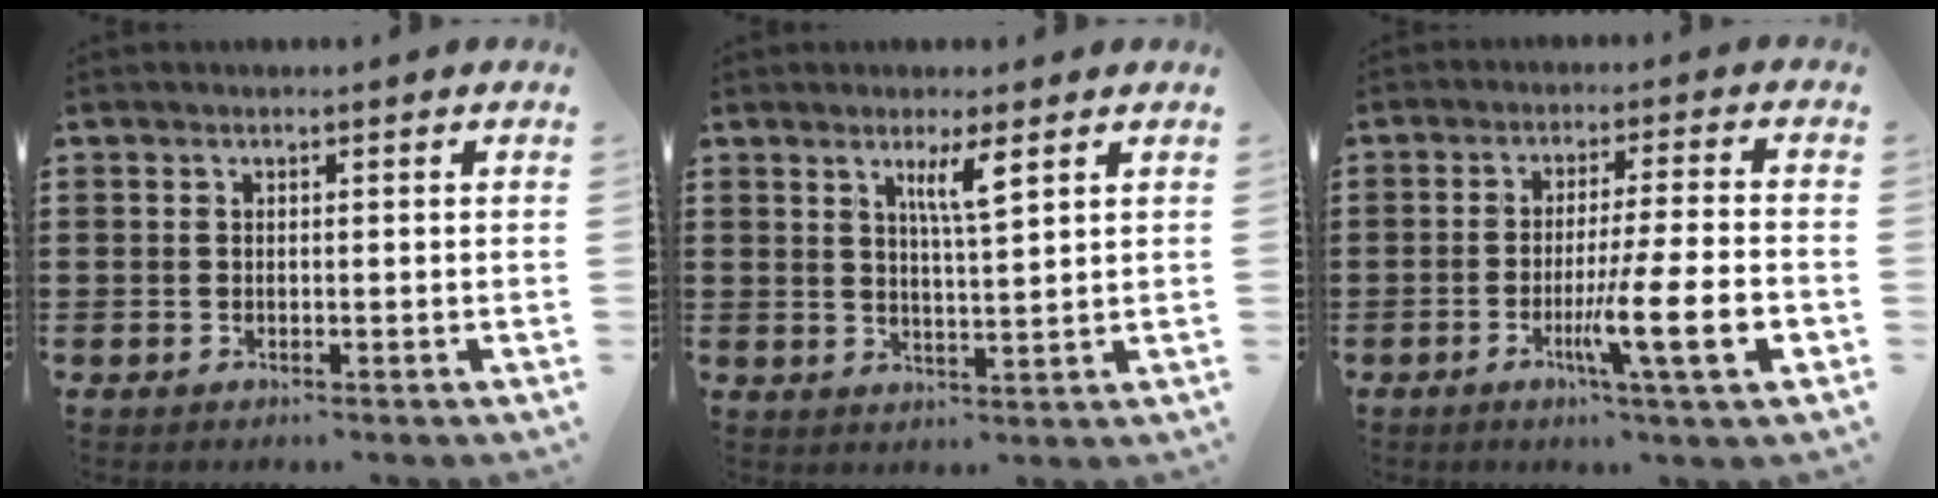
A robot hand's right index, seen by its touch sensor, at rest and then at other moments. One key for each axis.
{"total": 4.3, "fx": 2.4, "fy": 0.4, "fz": 3.5, "tx": -0.068, "ty": -0.002, "tz": 0.038}
{"total": 10.6, "fx": -3.5, "fy": 0.5, "fz": 10.0, "tx": -0.176, "ty": -0.013, "tz": -0.061}